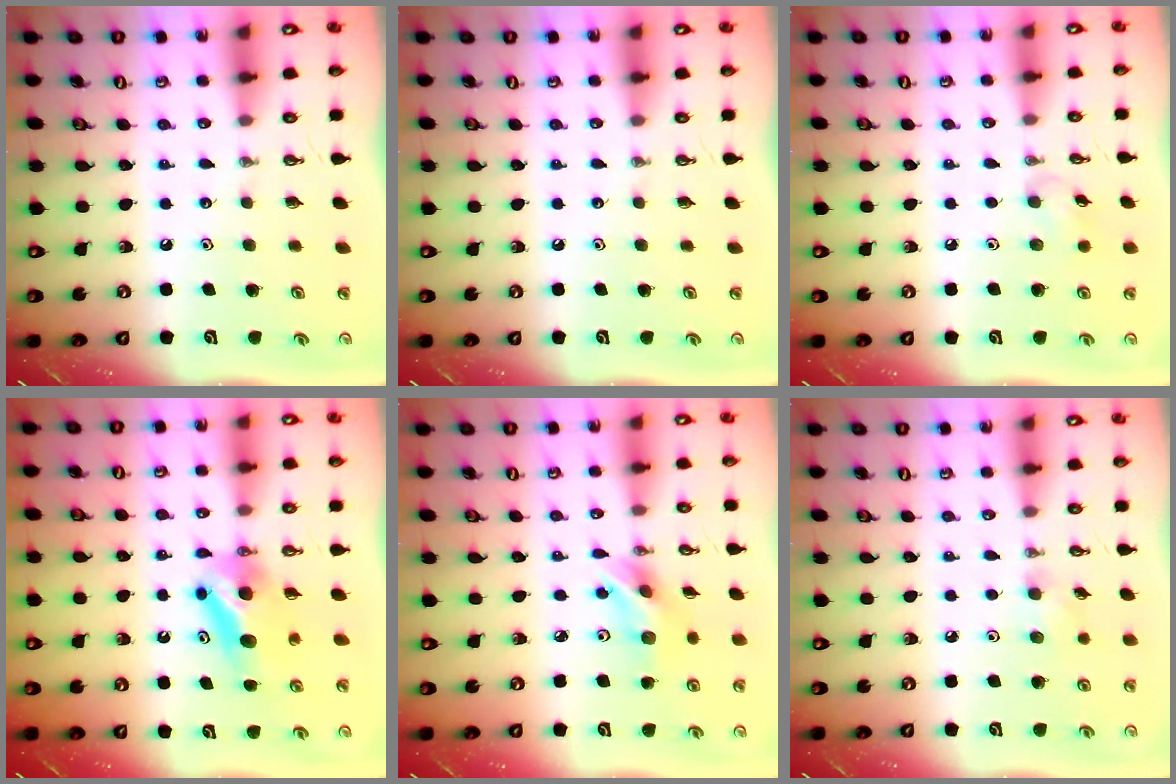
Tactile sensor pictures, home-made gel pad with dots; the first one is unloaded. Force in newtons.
{"total": 0.0}
{"total": 5.3, "press": 5.1, "slide": 1.1}
{"total": 9.6, "press": 5.7, "slide": 7.7}
{"total": 10.7, "press": 10.1, "slide": 3.6}
{"total": 4.7, "press": 4.5, "slide": 1.4}